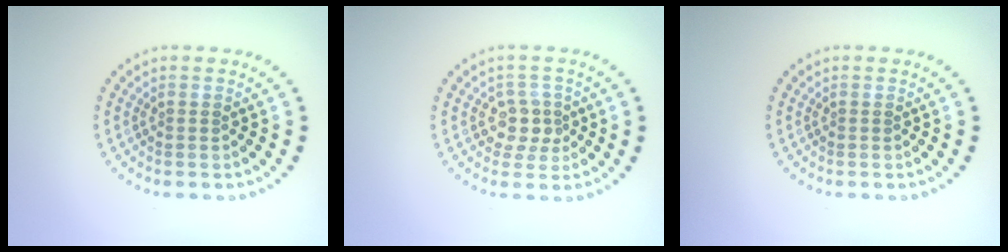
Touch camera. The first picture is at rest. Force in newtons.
{"total": 2.5, "press": 2.2, "slide": 1.1}
{"total": 0.0}